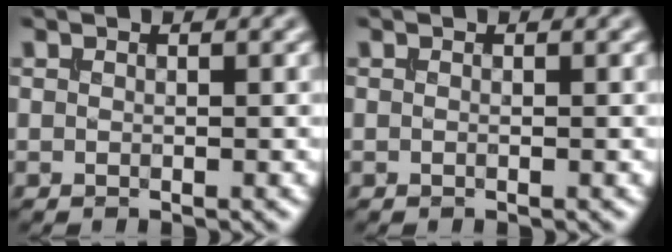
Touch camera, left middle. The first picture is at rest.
{"total": 0.0}